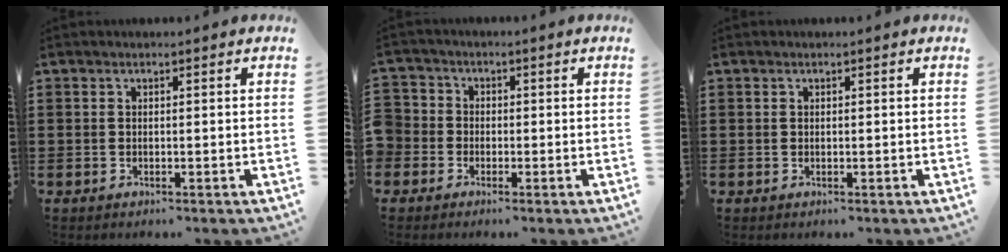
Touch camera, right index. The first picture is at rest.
{"total": 2.7, "force": [-1.3, 2.4, 0.2], "torque": [-0.024, 0.004, -0.035]}
{"total": 0.0}